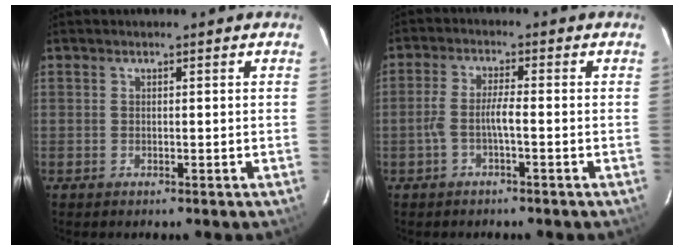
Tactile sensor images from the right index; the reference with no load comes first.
{"total": 3.6, "force": [-1.5, 0.2, 3.2], "torque": [-0.076, 0.007, -0.029]}